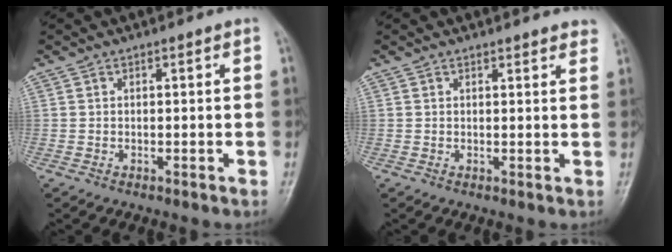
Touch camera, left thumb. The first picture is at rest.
{"total": 3.5, "force": [3.2, 0.9, 1.0], "torque": [0.008, -0.010, 0.027]}